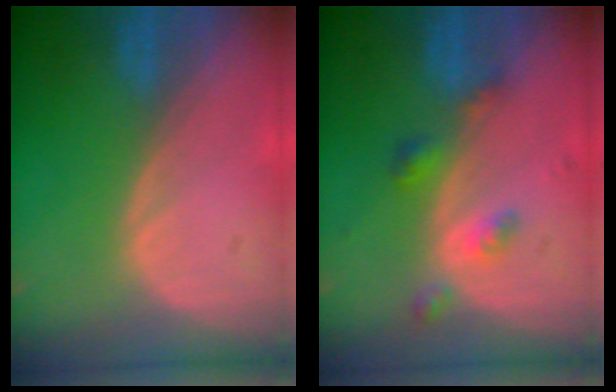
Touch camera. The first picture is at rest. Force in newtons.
{"total": 4.4, "press": 4.0, "slide": 2.0}